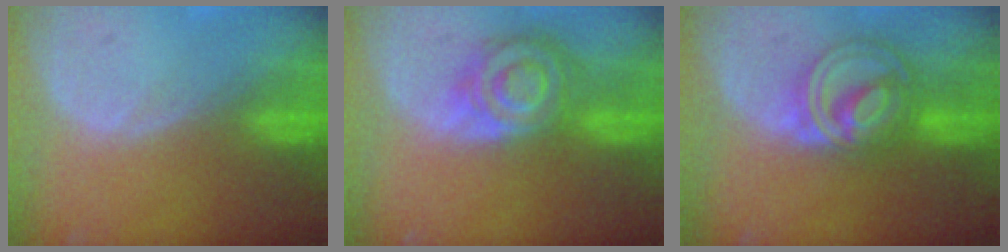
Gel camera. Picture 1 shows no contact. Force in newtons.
{"total": 8.5, "press": 7.4, "slide": 4.2}
{"total": 7.8, "press": 7.7, "slide": 0.5}